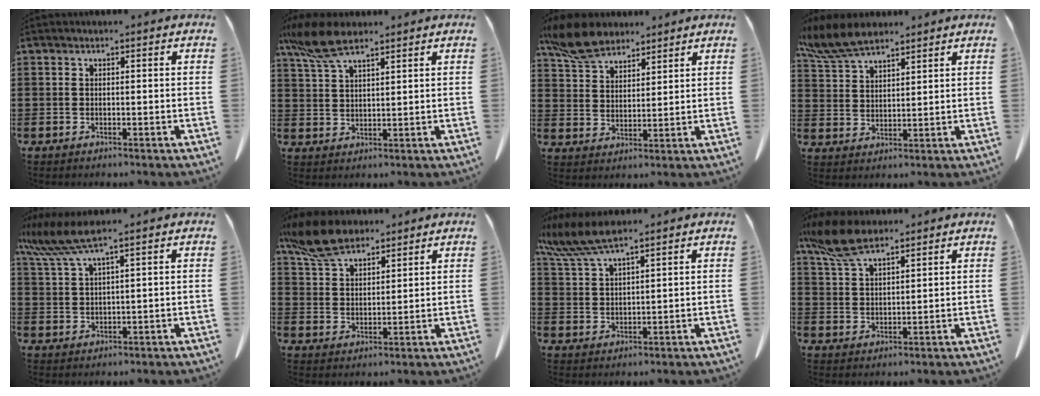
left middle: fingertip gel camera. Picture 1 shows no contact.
{"total": 7.9, "force": [5.5, 2.3, 5.1], "torque": [-0.125, -0.008, 0.100]}
{"total": 8.2, "force": [6.8, 3.1, 3.3], "torque": [-0.090, -0.005, 0.131]}
{"total": 7.1, "force": [6.1, 1.9, 3.1], "torque": [-0.082, -0.009, 0.116]}
{"total": 7.1, "force": [5.1, 0.6, 4.9], "torque": [-0.126, -0.020, 0.088]}
{"total": 9.1, "force": [7.3, 3.3, 4.4], "torque": [-0.111, -0.007, 0.140]}
{"total": 7.5, "force": [5.9, 1.1, 4.4], "torque": [-0.117, -0.017, 0.105]}
{"total": 8.8, "force": [6.4, 2.9, 5.3], "torque": [-0.125, -0.007, 0.121]}